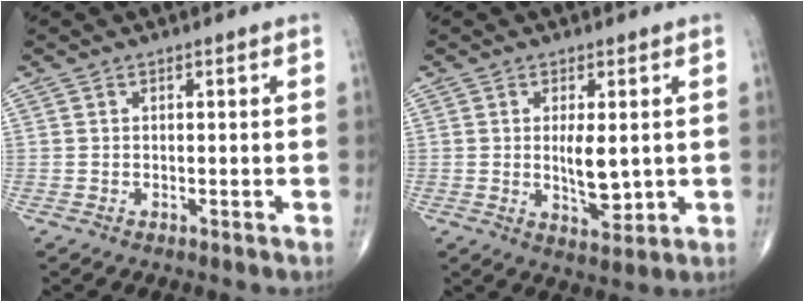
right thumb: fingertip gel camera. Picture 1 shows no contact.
{"total": 6.1, "force": [0.4, 2.5, 5.6], "torque": [-0.084, -0.015, 0.014]}